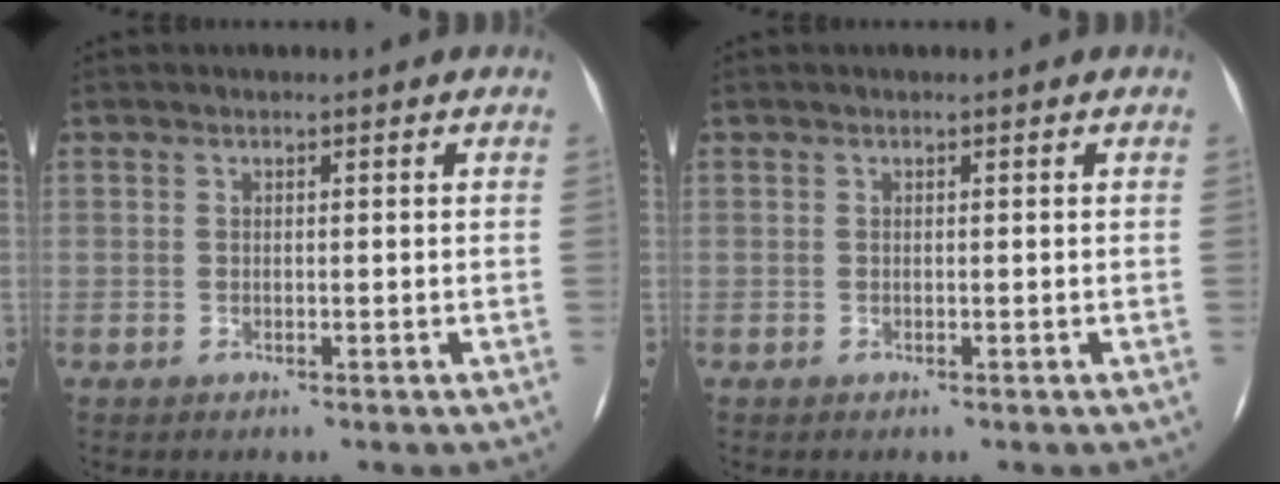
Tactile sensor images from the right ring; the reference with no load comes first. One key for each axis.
{"total": 0.0}